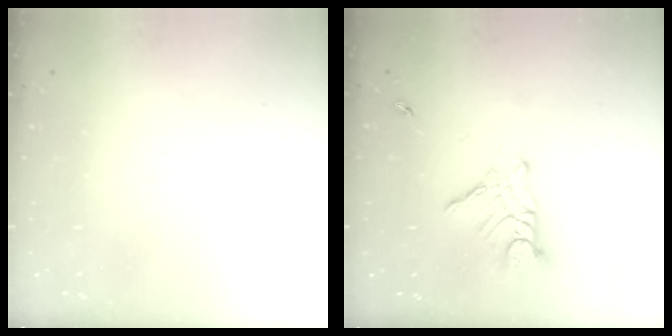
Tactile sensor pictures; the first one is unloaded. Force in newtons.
{"total": 9.4, "press": 9.4, "slide": 0.9}